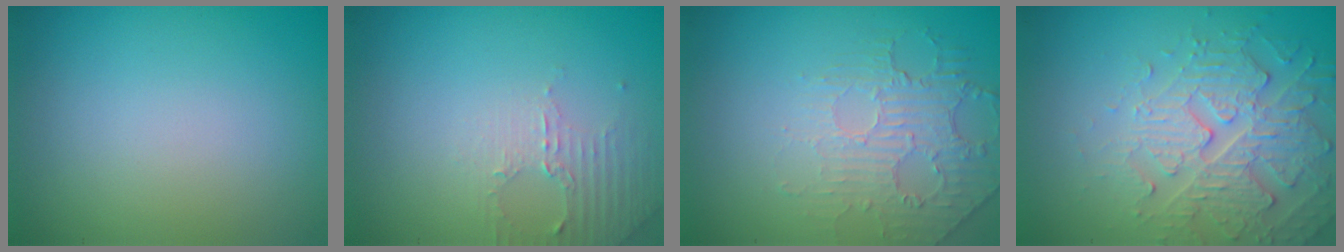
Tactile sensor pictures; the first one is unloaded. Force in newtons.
{"total": 2.2, "press": 2.1, "slide": 0.6}
{"total": 2.3, "press": 1.5, "slide": 1.7}
{"total": 4.8, "press": 4.0, "slide": 2.6}